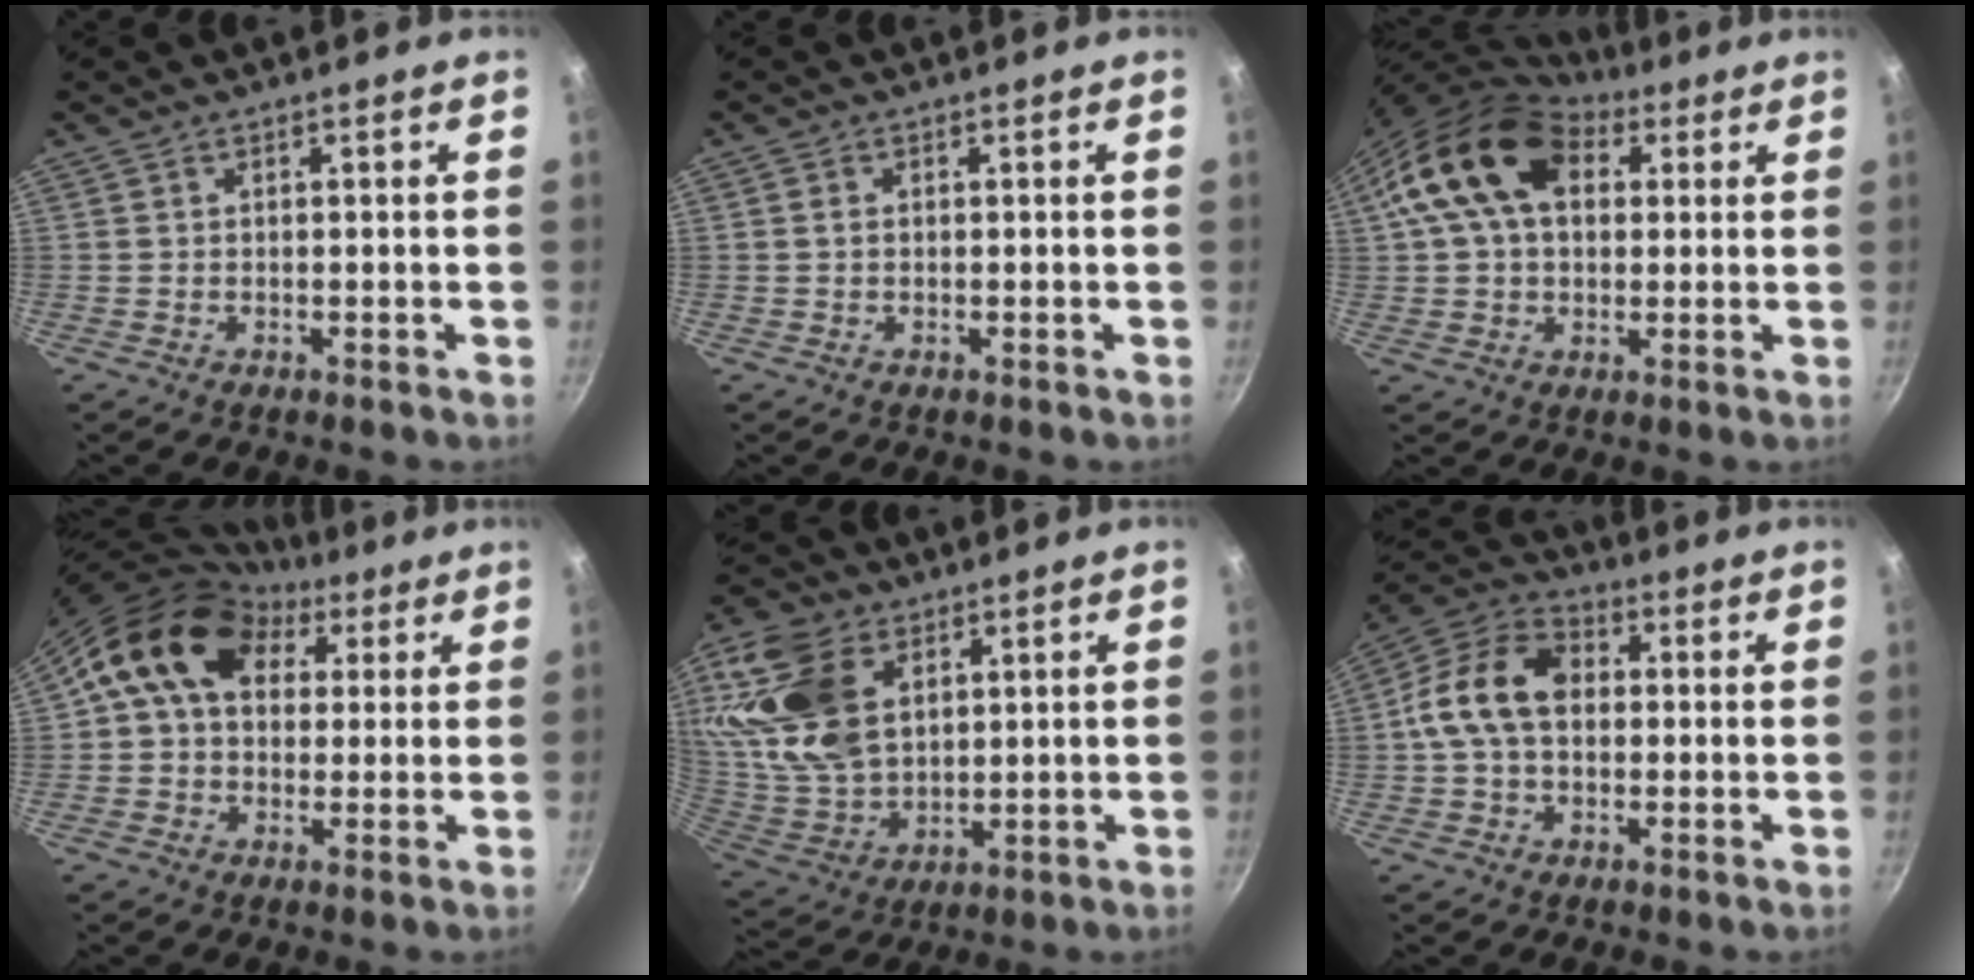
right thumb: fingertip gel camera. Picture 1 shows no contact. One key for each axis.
{"total": 1.0, "fx": 0.2, "fy": 0.8, "fz": 0.6, "tx": -0.013, "ty": 0.003, "tz": 0.003}
{"total": 16.8, "fx": 5.1, "fy": 11.5, "fz": 11.1, "tx": -0.179, "ty": 0.018, "tz": 0.072}
{"total": 13.5, "fx": 5.3, "fy": 9.9, "fz": 7.6, "tx": -0.085, "ty": 0.009, "tz": 0.072}
{"total": 19.6, "fx": 6.9, "fy": 13.1, "fz": 12.8, "tx": -0.241, "ty": -0.025, "tz": 0.141}
{"total": 13.2, "fx": 0.7, "fy": 9.5, "fz": 9.2, "tx": -0.140, "ty": 0.030, "tz": -0.009}